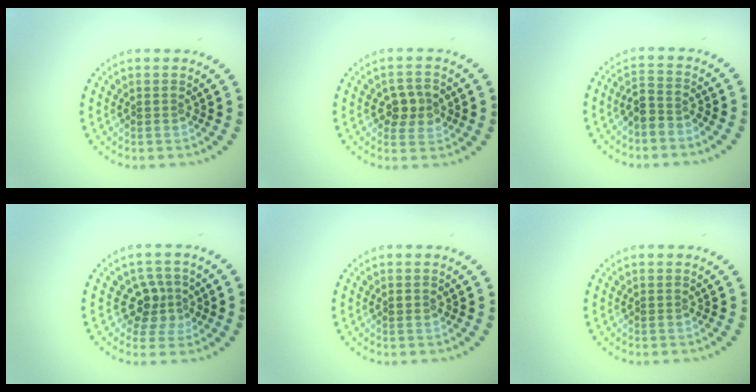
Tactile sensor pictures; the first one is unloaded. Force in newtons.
{"total": 2.7, "press": 2.7, "slide": 0.4}
{"total": 2.2, "press": 1.8, "slide": 1.4}
{"total": 2.9, "press": 2.4, "slide": 1.6}
{"total": 0.7, "press": 0.6, "slide": 0.1}
{"total": 0.0}